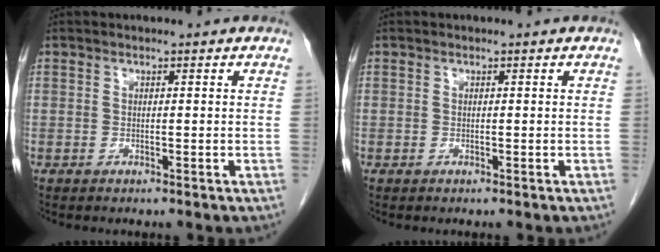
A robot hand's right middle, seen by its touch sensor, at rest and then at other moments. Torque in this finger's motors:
{"motor_torque": [-0.01, 0.01, 0.02, -0.01]}